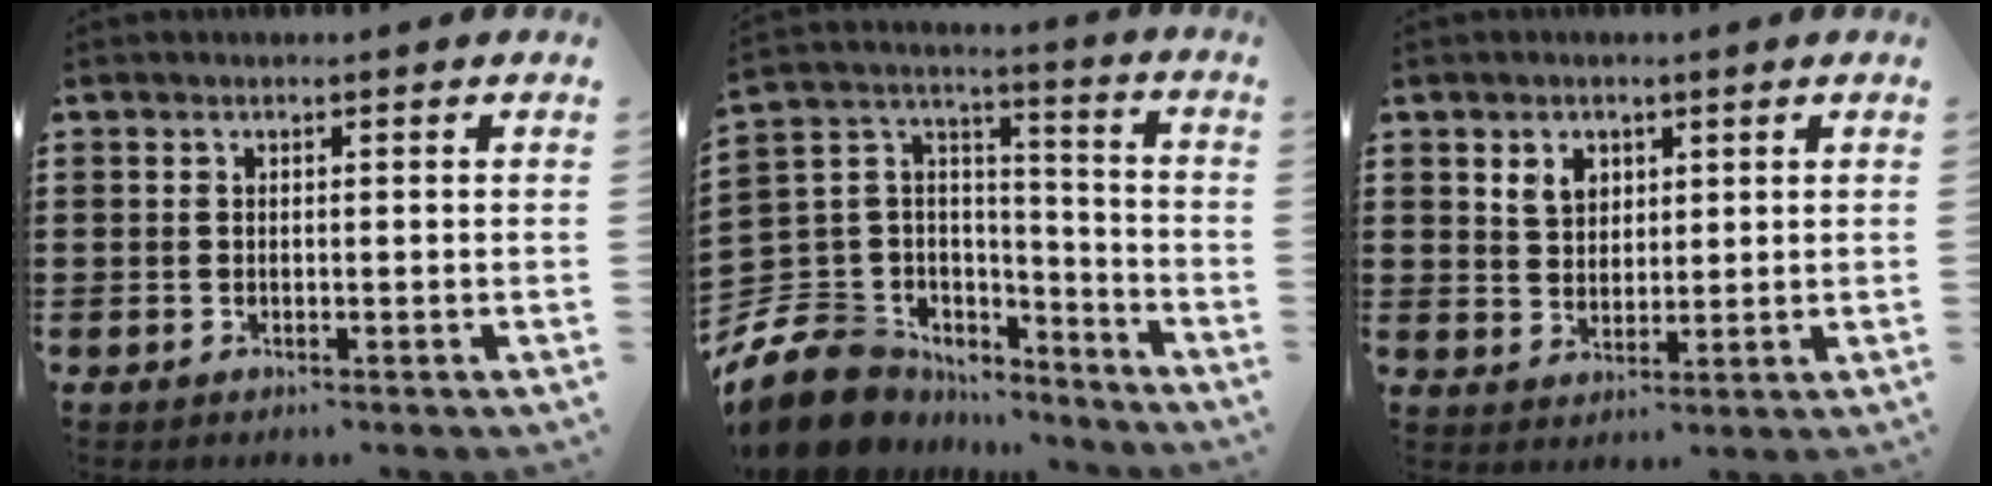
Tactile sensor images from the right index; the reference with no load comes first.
{"total": 10.4, "force": [-6.9, 7.4, 2.5], "torque": [-0.101, 0.003, -0.133]}
{"total": 3.9, "force": [2.0, 3.0, 1.5], "torque": [-0.041, 0.012, 0.036]}